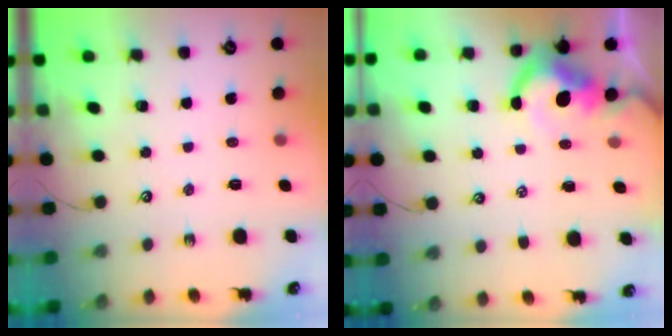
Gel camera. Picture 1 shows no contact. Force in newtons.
{"total": 5.4, "press": 5.3, "slide": 0.9}